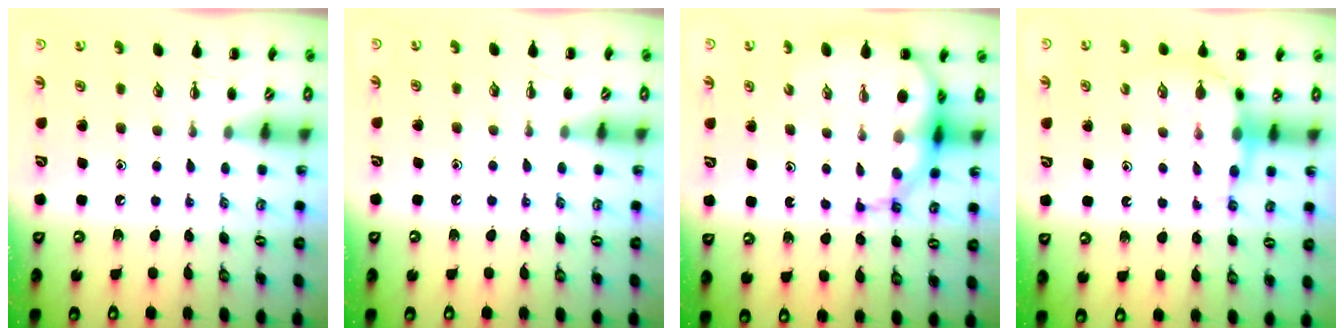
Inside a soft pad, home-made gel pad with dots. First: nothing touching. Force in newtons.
{"total": 6.3, "press": 6.0, "slide": 1.8}
{"total": 10.7, "press": 10.3, "slide": 3.0}
{"total": 7.3, "press": 7.2, "slide": 1.5}